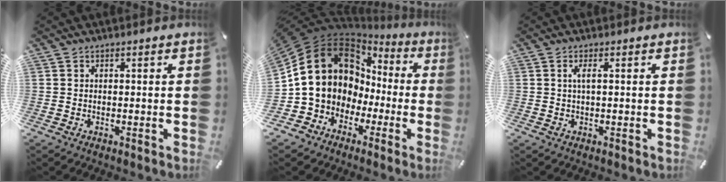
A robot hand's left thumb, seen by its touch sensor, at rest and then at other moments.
{"total": 14.3, "force": [2.0, 13.1, 5.4], "torque": [-0.120, -0.032, 0.049]}
{"total": 2.3, "force": [0.4, 0.3, 2.2], "torque": [-0.045, -0.002, 0.006]}